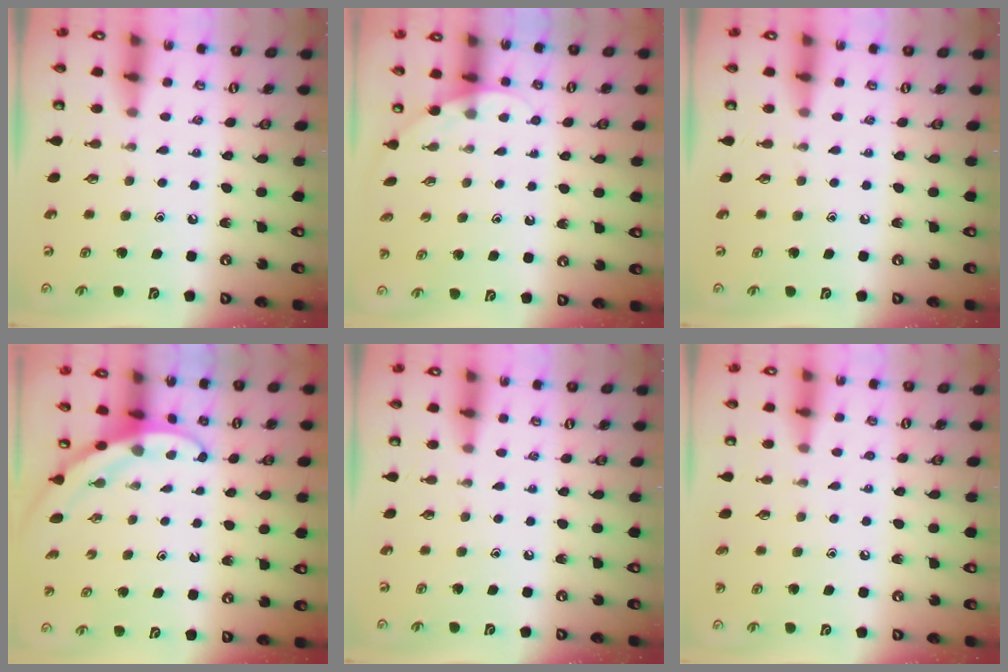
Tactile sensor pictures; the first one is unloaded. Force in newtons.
{"total": 2.8, "press": 2.8, "slide": 0.1}
{"total": 0.0}
{"total": 3.0, "press": 3.0, "slide": 0.1}
{"total": 0.0}
{"total": 2.1, "press": 2.1, "slide": 0.2}